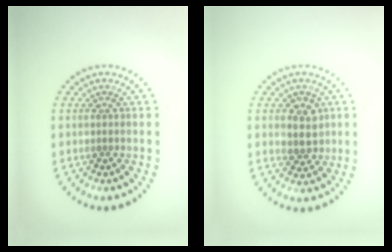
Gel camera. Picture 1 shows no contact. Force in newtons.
{"total": 2.9, "press": 2.8, "slide": 0.8}